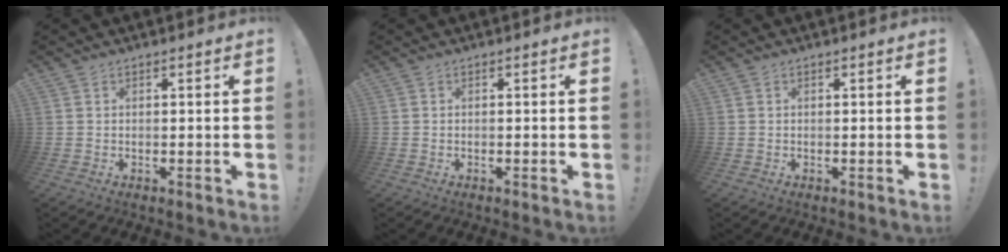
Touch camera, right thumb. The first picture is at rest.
{"total": 0.0}
{"total": 0.0}